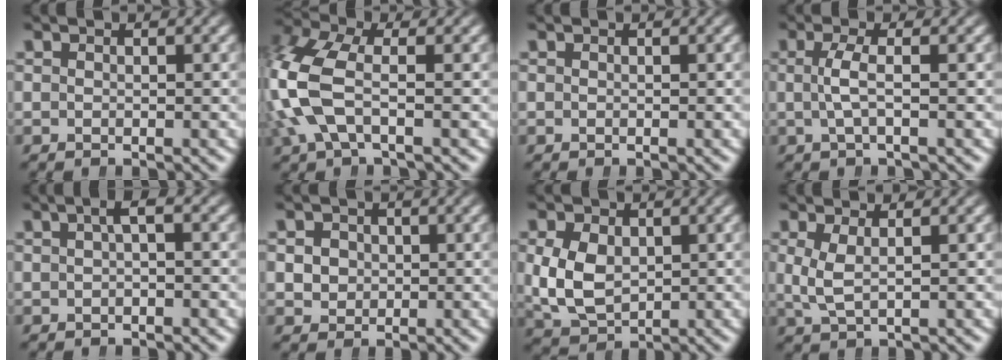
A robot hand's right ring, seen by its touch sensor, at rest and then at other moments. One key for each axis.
{"total": 7.4, "fx": -0.6, "fy": 5.4, "fz": 5.0, "tx": -0.159, "ty": -0.026, "tz": -0.004}
{"total": 0.0}
{"total": 2.2, "fx": -0.1, "fy": 0.2, "fz": 2.2, "tx": -0.047, "ty": 0.003, "tz": -0.001}
{"total": 1.4, "fx": 0.2, "fy": 0.2, "fz": 1.4, "tx": -0.016, "ty": 0.012, "tz": 0.000}
{"total": 2.5, "fx": 0.1, "fy": 2.3, "fz": 0.8, "tx": -0.018, "ty": -0.011, "tz": 0.010}
{"total": 6.1, "fx": -0.5, "fy": 5.0, "fz": 3.4, "tx": -0.090, "ty": -0.027, "tz": 0.012}
{"total": 2.3, "fx": 0.0, "fy": 1.3, "fz": 2.0, "tx": -0.060, "ty": -0.015, "tz": 0.015}